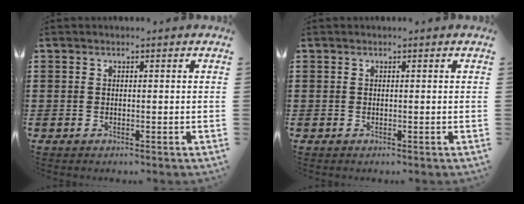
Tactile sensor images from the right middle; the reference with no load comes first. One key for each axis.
{"total": 0.0}